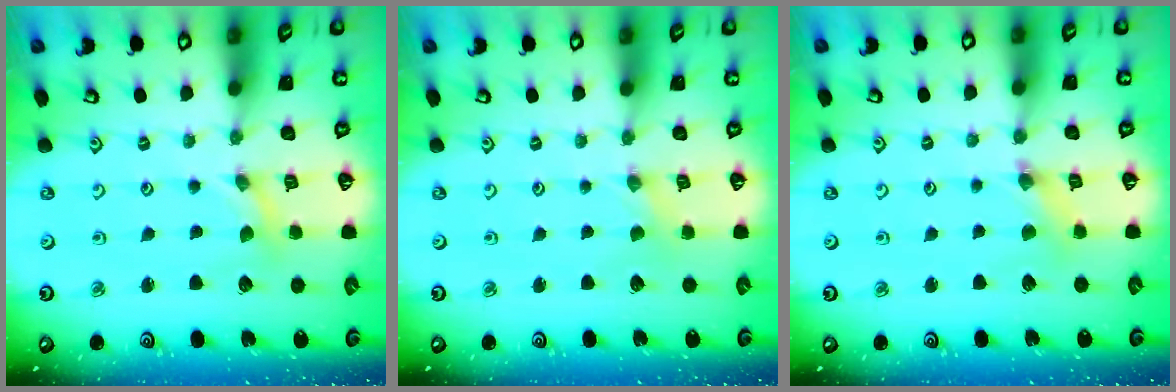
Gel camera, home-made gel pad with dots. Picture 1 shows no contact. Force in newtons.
{"total": 0.0}
{"total": 2.7, "press": 2.7, "slide": 0.2}